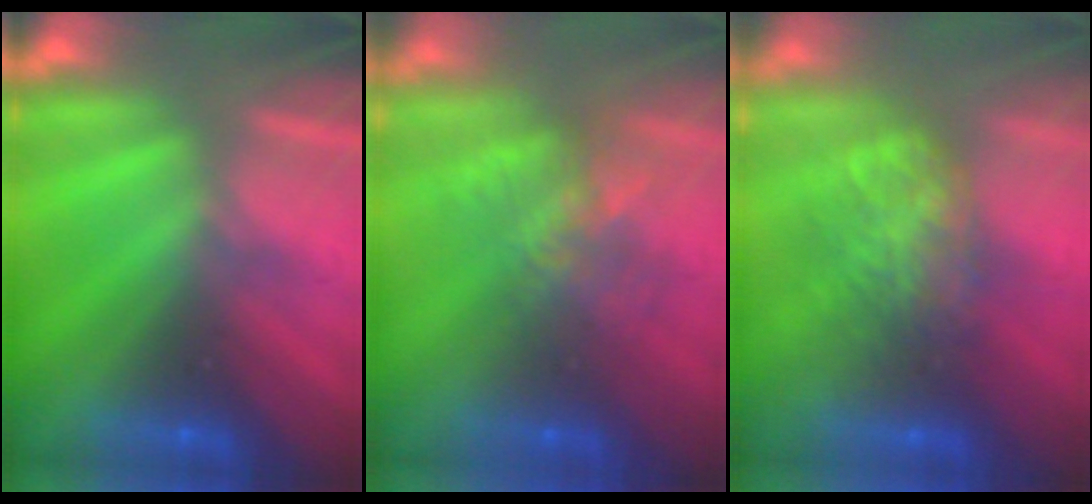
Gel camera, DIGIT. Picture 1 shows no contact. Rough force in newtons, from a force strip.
{"total": 7.7}
{"total": 7.5}